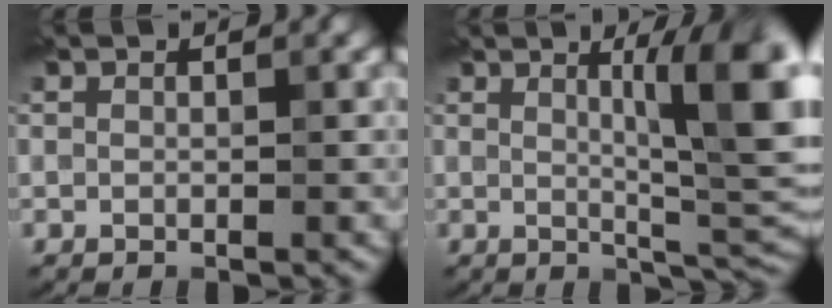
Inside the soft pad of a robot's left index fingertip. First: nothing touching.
{"total": 9.2, "force": [2.3, 2.2, 8.6], "torque": [-0.101, 0.005, 0.036]}